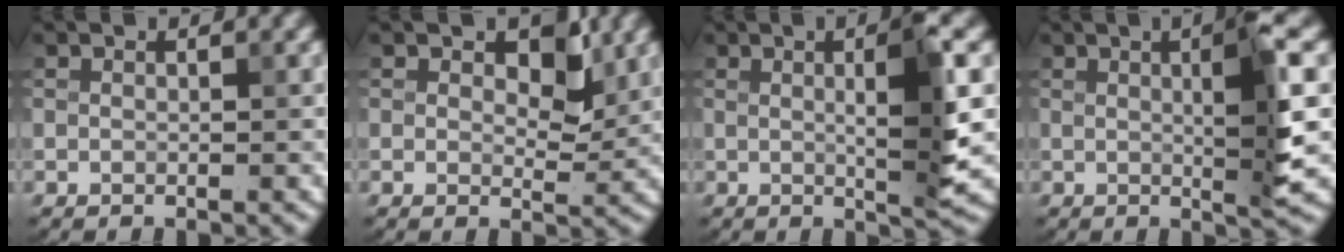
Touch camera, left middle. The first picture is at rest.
{"total": 3.2, "force": [1.3, 1.8, 2.3], "torque": [-0.031, -0.004, 0.016]}
{"total": 6.0, "force": [0.8, 0.8, 5.8], "torque": [-0.084, 0.004, 0.014]}
{"total": 5.7, "force": [0.9, 0.7, 5.6], "torque": [-0.081, 0.005, 0.016]}